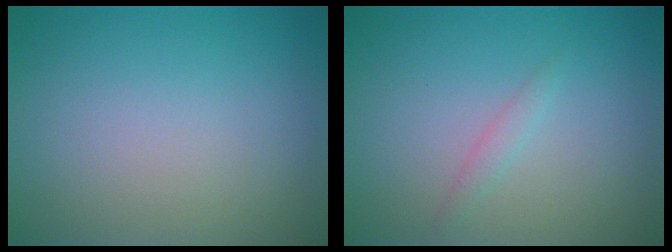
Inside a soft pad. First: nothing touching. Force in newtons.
{"total": 1.0, "press": 0.9, "slide": 0.2}